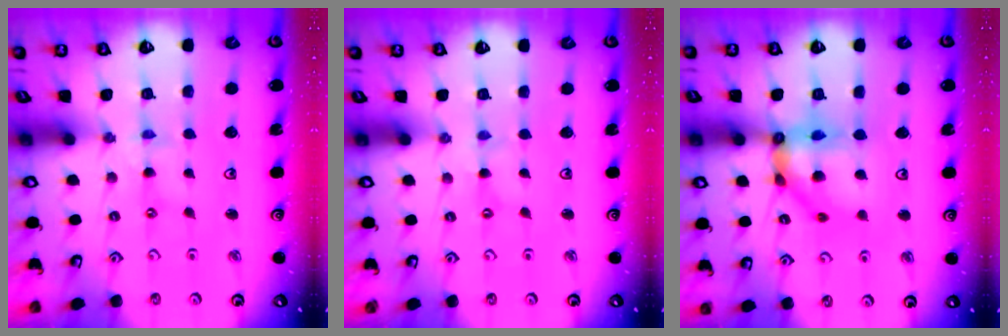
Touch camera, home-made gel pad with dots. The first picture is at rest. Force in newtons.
{"total": 0.5, "press": 0.5, "slide": 0.1}
{"total": 13.8, "press": 13.7, "slide": 1.7}